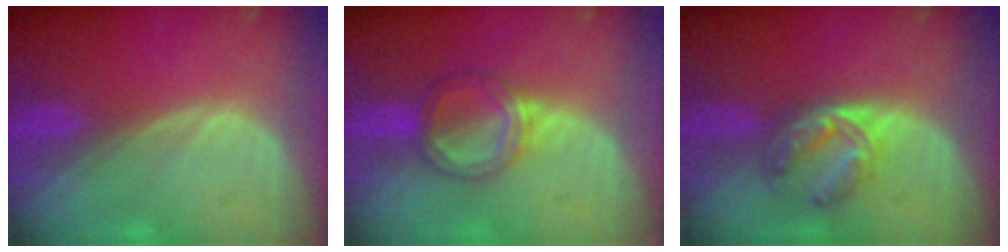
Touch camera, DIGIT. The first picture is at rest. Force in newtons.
{"total": 5.4, "press": 5.2, "slide": 1.7}
{"total": 5.6, "press": 5.4, "slide": 1.7}